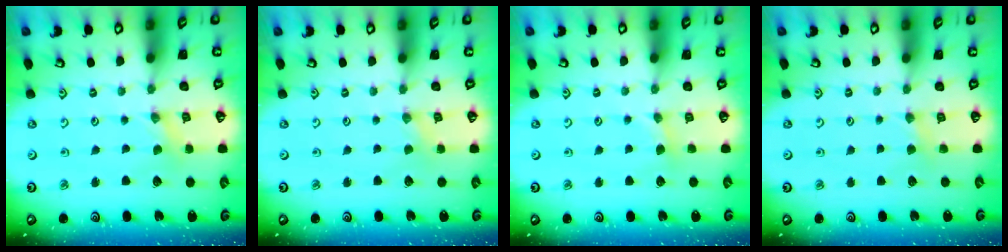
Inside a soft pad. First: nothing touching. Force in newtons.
{"total": 0.6, "press": 0.6, "slide": 0.1}
{"total": 1.9, "press": 1.8, "slide": 0.4}
{"total": 3.3, "press": 3.2, "slide": 0.7}